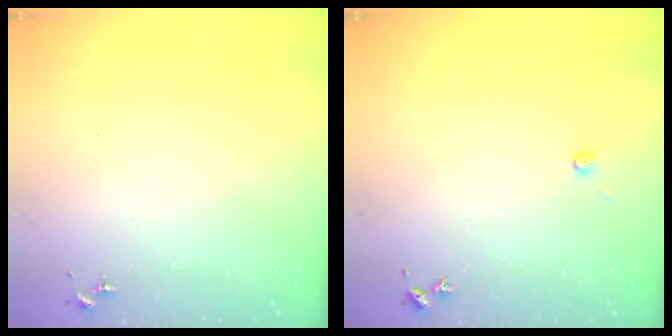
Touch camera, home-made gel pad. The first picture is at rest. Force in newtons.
{"total": 3.0, "press": 3.0, "slide": 0.3}